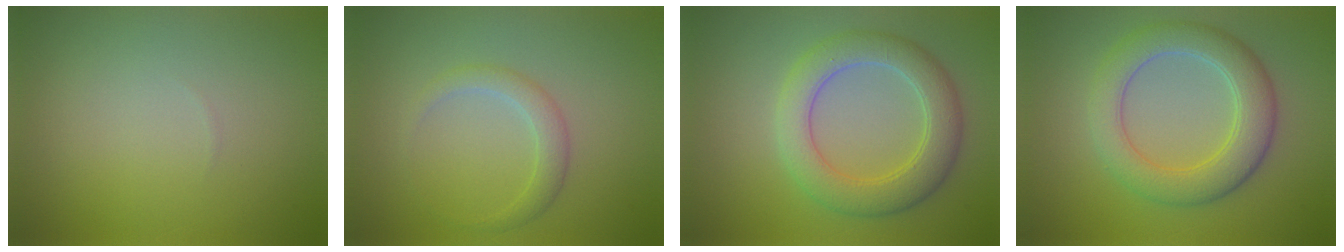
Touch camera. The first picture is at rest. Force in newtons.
{"total": 1.9, "press": 1.9, "slide": 0.1}
{"total": 5.3, "press": 5.3, "slide": 0.0}
{"total": 5.5, "press": 5.5, "slide": 0.1}